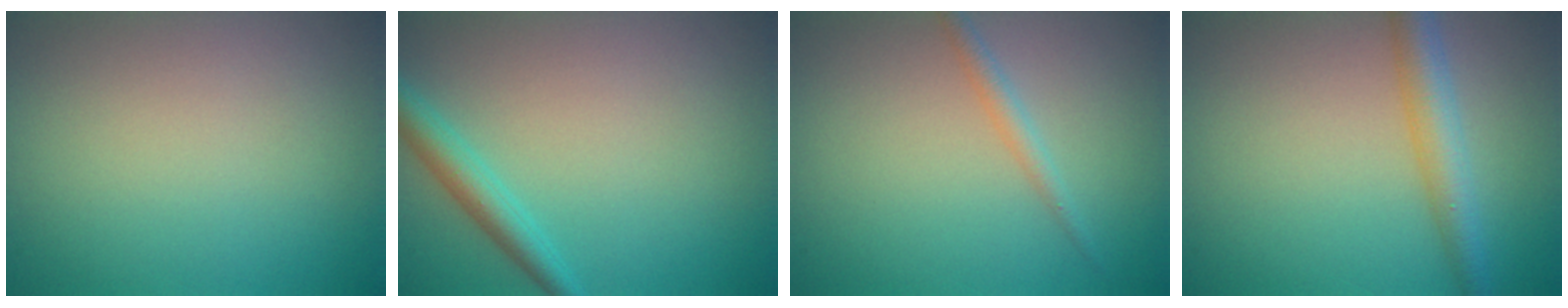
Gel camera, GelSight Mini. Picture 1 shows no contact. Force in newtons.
{"total": 2.6, "press": 2.6, "slide": 0.1}
{"total": 1.4, "press": 1.4, "slide": 0.0}
{"total": 3.6, "press": 3.6, "slide": 0.1}